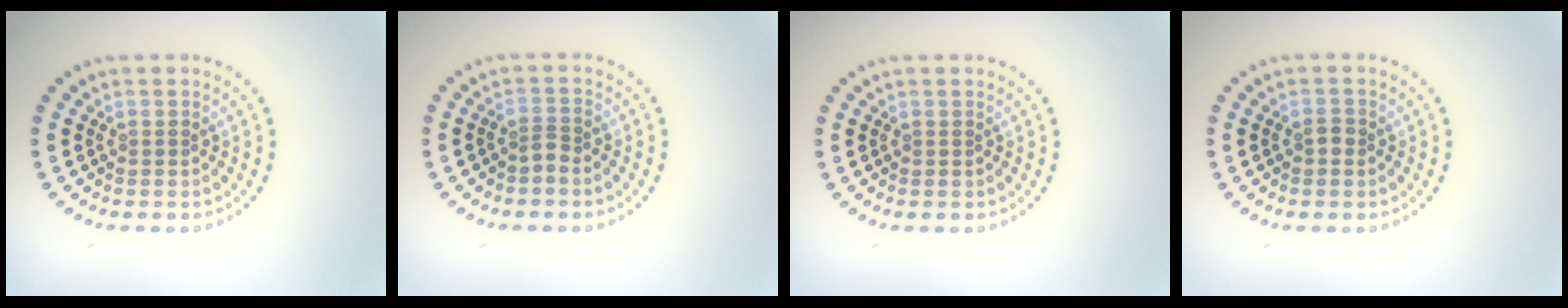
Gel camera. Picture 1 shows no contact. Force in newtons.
{"total": 1.1, "press": 0.8, "slide": 0.8}
{"total": 0.0}
{"total": 0.8, "press": 0.8, "slide": 0.2}